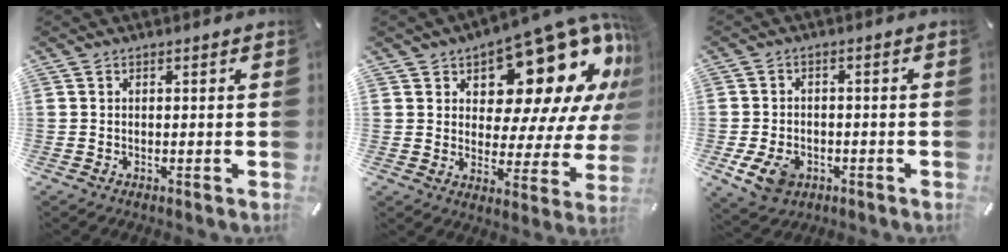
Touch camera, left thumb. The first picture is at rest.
{"total": 18.8, "force": [11.6, 9.8, 11.1], "torque": [-0.143, -0.101, 0.194]}
{"total": 6.9, "force": [-2.5, 5.2, 3.8], "torque": [-0.083, 0.006, -0.049]}